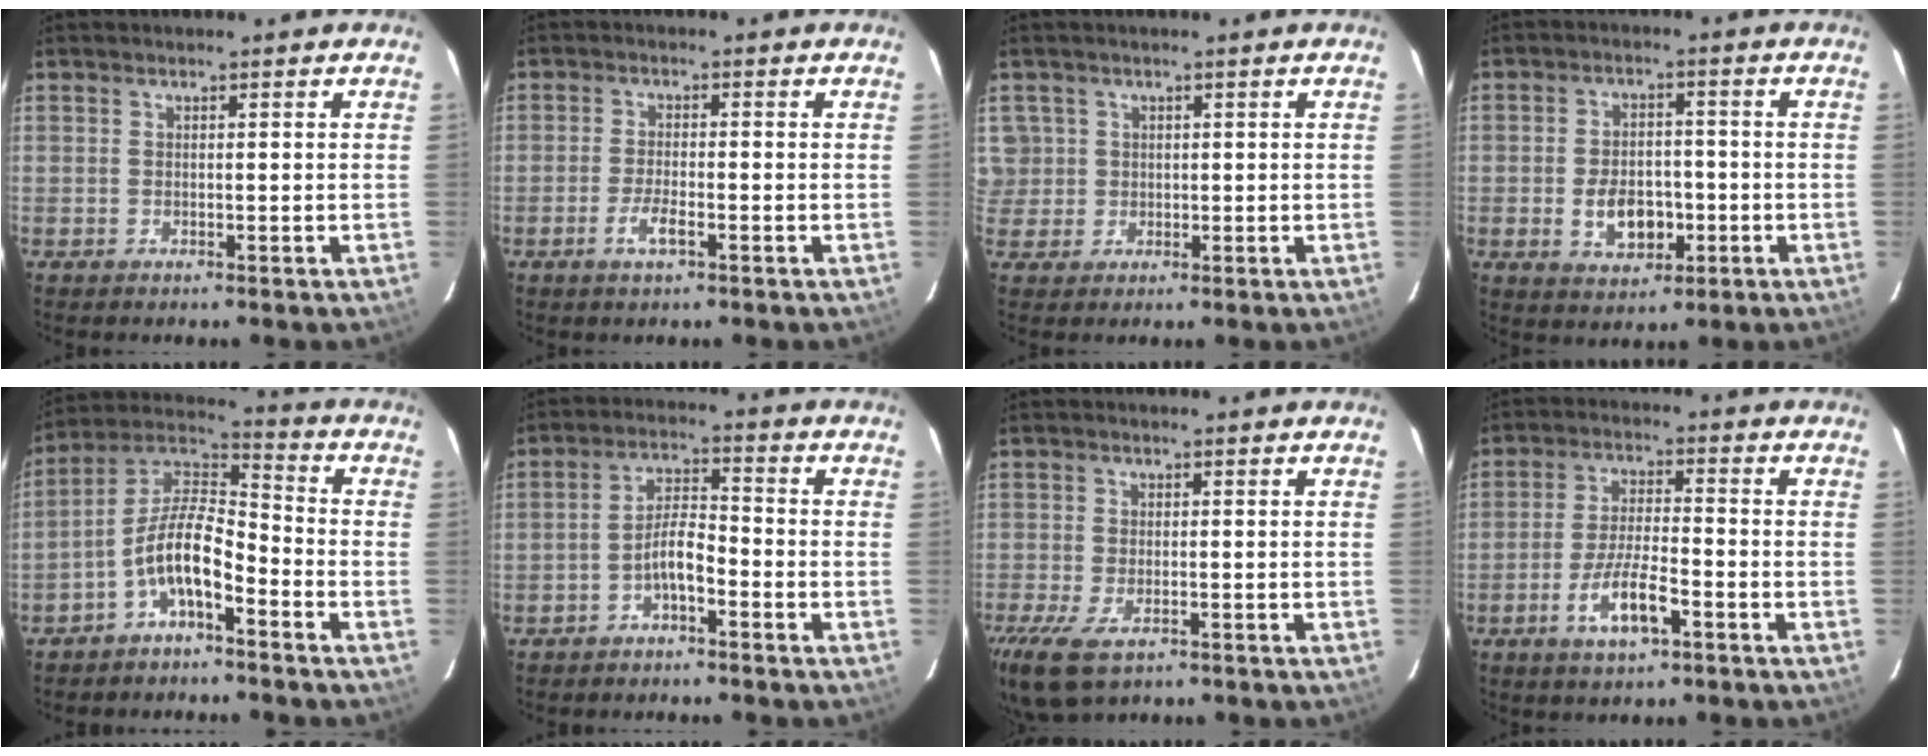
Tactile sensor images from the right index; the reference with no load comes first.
{"total": 3.5, "force": [-1.9, 0.7, 2.9], "torque": [-0.067, -0.003, -0.036]}
{"total": 4.5, "force": [0.7, 4.4, 0.5], "torque": [0.005, 0.017, 0.017]}
{"total": 7.9, "force": [-2.3, 5.2, 5.5], "torque": [-0.111, 0.004, -0.025]}
{"total": 9.9, "force": [-5.1, 3.5, 7.7], "torque": [-0.169, 0.014, -0.098]}
{"total": 4.8, "force": [-2.9, 1.3, 3.6], "torque": [-0.077, 0.015, -0.052]}
{"total": 9.3, "force": [-5.6, 4.4, 6.0], "torque": [-0.145, -0.035, -0.099]}
{"total": 8.3, "force": [-4.2, 2.1, 6.8], "torque": [-0.140, -0.004, -0.074]}